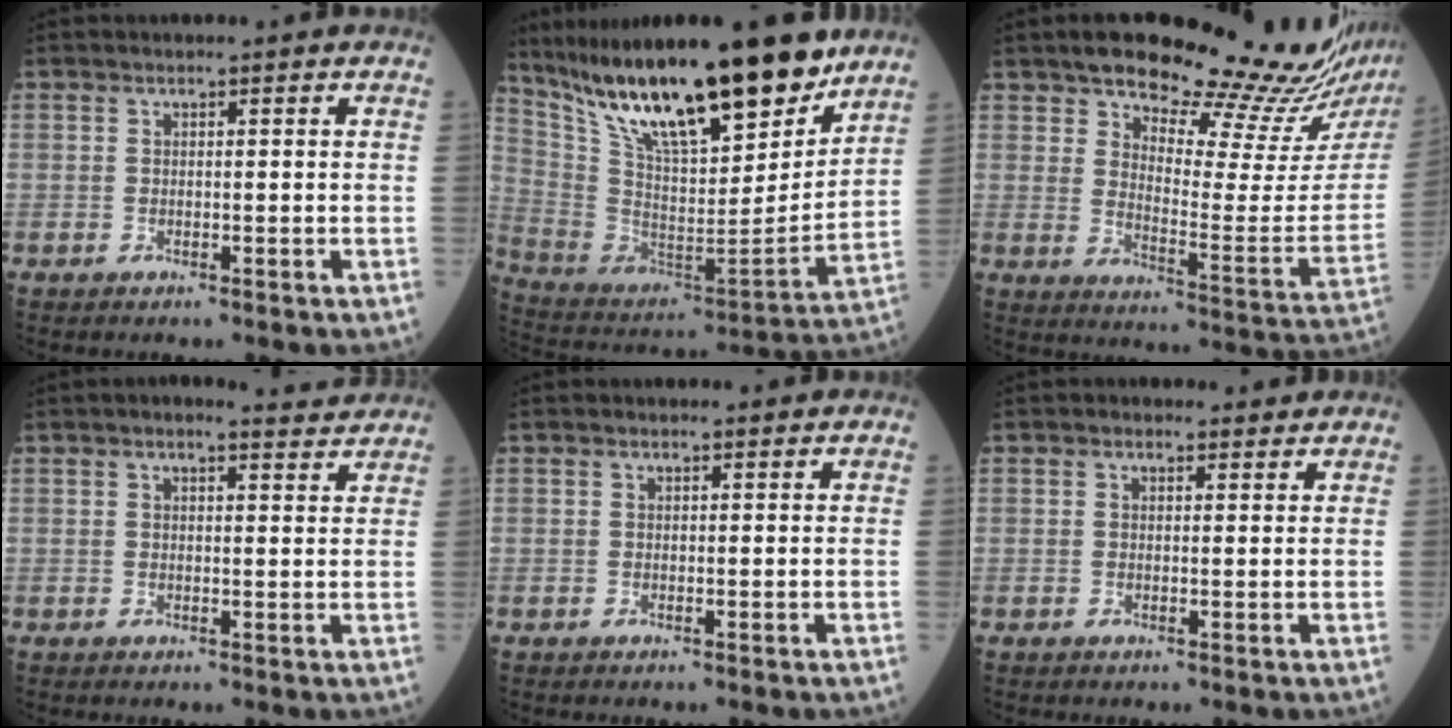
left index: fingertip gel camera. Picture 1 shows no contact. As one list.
[{"total": 26.4, "force": [19.3, 5.1, 17.2], "torque": [-0.307, -0.007, 0.340]}, {"total": 23.4, "force": [20.4, 1.8, 11.2], "torque": [-0.152, -0.074, 0.263]}, {"total": 4.0, "force": [3.6, 0.9, 1.6], "torque": [-0.030, 0.014, 0.049]}, {"total": 0.7, "force": [0.5, 0.4, 0.0], "torque": [0.003, 0.007, 0.006]}, {"total": 1.8, "force": [1.5, 1.0, 0.2], "torque": [-0.008, 0.016, 0.023]}]